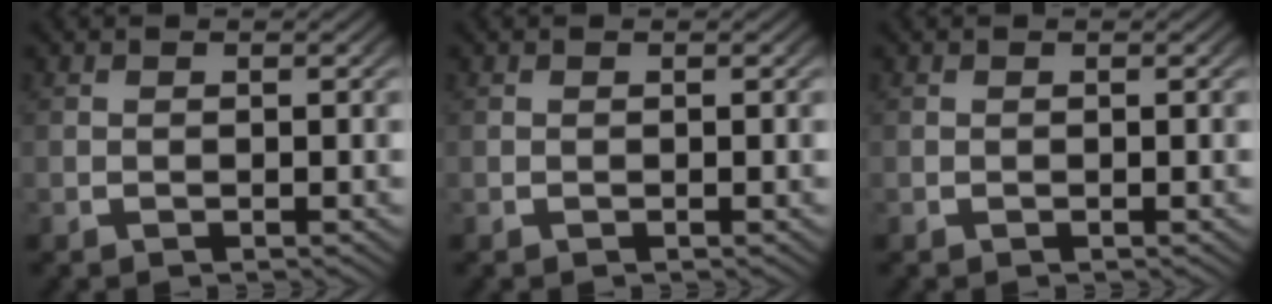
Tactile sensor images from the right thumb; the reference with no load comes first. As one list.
[{"total": 0.0}, {"total": 0.0}]